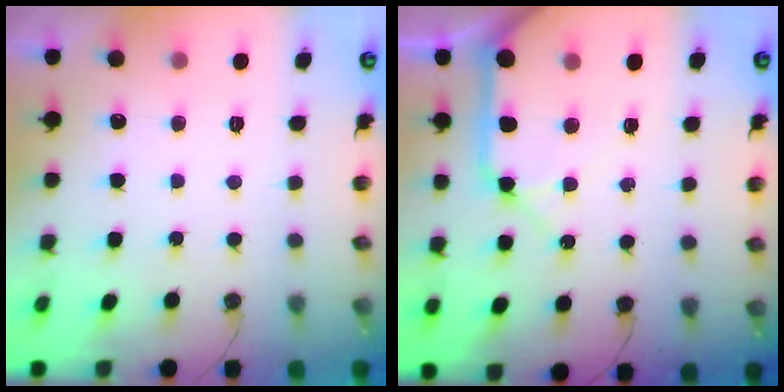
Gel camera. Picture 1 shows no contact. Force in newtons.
{"total": 13.1, "press": 13.0, "slide": 1.6}